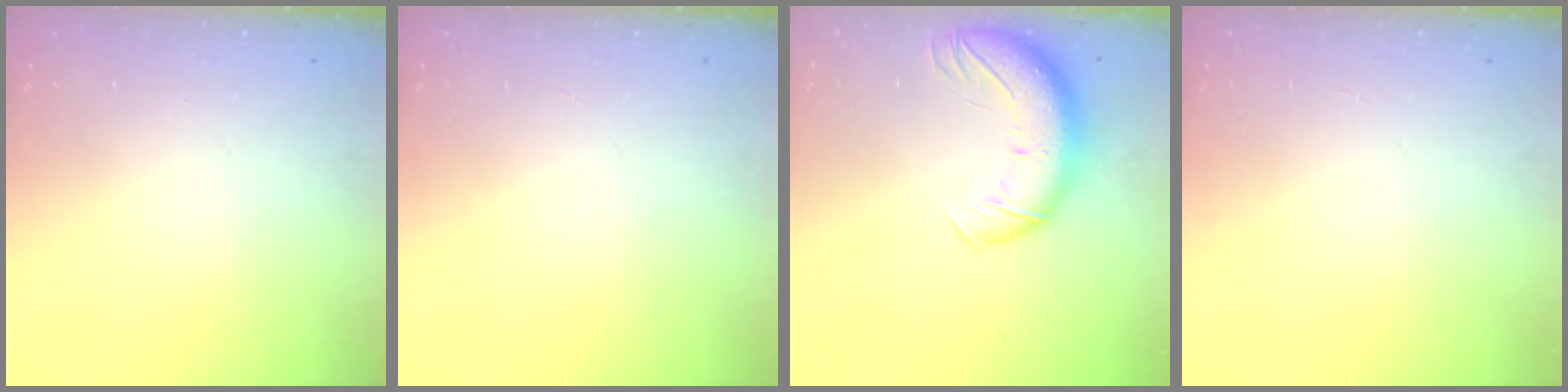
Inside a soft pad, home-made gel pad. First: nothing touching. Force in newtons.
{"total": 0.0}
{"total": 13.4, "press": 13.0, "slide": 3.3}
{"total": 0.0}